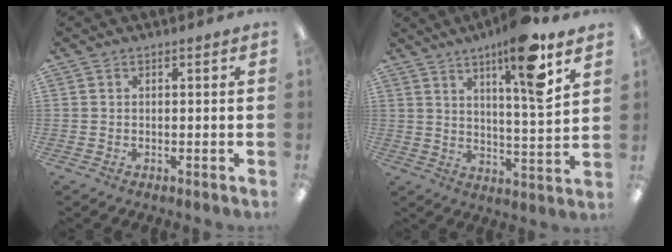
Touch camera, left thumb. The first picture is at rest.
{"total": 14.0, "force": [9.2, 1.7, 10.4], "torque": [-0.166, -0.048, 0.141]}